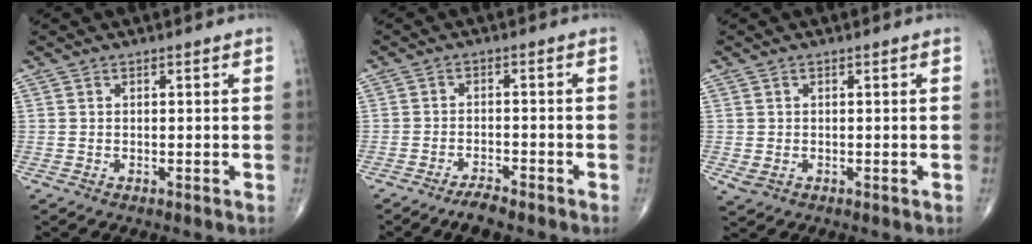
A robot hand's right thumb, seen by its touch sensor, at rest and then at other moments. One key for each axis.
{"total": 3.5, "fx": -3.0, "fy": 0.7, "fz": 1.6, "tx": -0.038, "ty": 0.010, "tz": -0.056}
{"total": 1.9, "fx": -0.2, "fy": 1.5, "fz": 1.1, "tx": -0.024, "ty": -0.005, "tz": 0.003}